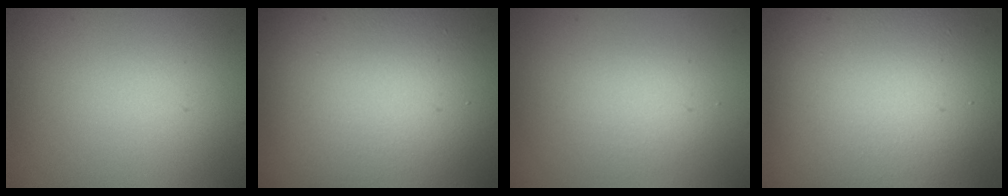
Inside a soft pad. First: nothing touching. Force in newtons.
{"total": 22.1, "press": 22.1, "slide": 0.9}
{"total": 2.2, "press": 2.2, "slide": 0.1}
{"total": 15.5, "press": 15.5, "slide": 1.0}